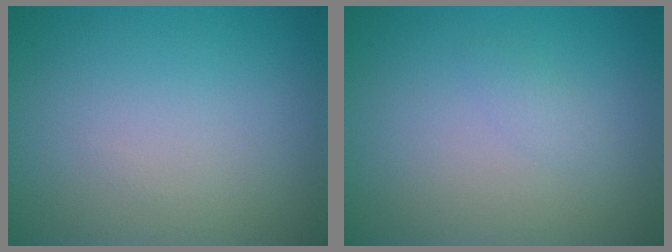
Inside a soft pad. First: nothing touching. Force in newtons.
{"total": 0.8, "press": 0.8, "slide": 0.0}